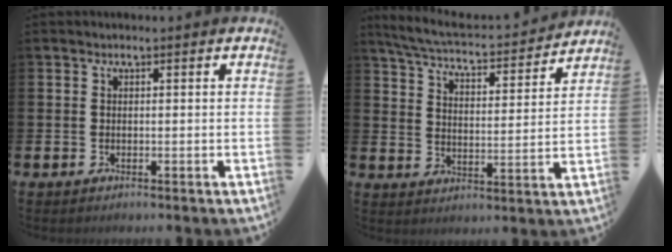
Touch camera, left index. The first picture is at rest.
{"total": 5.2, "force": [4.9, 0.9, 1.5], "torque": [-0.055, -0.041, 0.077]}